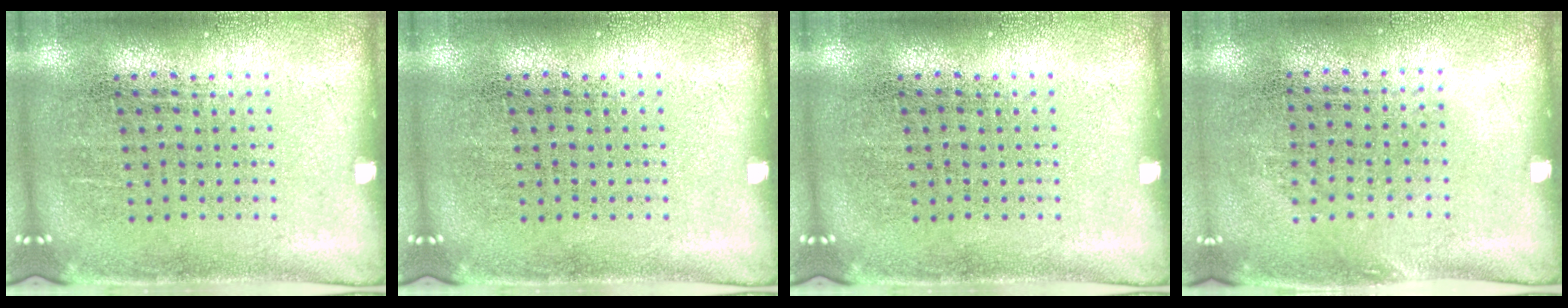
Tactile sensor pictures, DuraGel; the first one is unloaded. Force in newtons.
{"total": 0.0}
{"total": 0.0}
{"total": 0.7, "press": 0.6, "slide": 0.5}